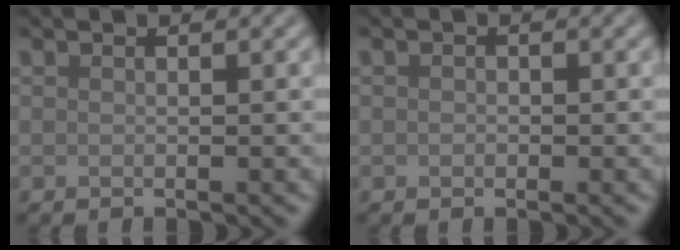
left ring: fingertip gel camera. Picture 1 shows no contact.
{"total": 0.5, "force": [-0.1, 0.5, 0.2], "torque": [-0.001, -0.004, -0.002]}